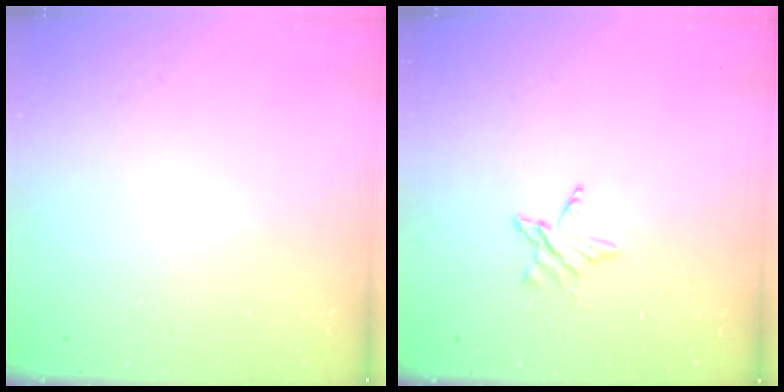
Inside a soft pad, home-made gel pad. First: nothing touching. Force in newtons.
{"total": 5.0, "press": 4.9, "slide": 0.6}